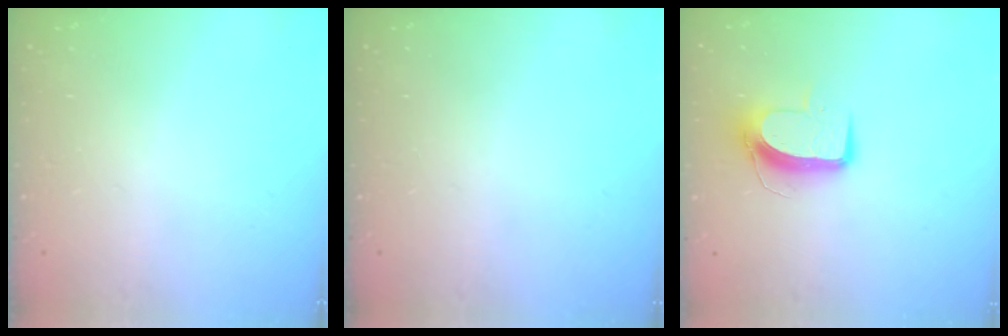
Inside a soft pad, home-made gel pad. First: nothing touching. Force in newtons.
{"total": 0.0}
{"total": 10.1, "press": 10.1, "slide": 0.2}